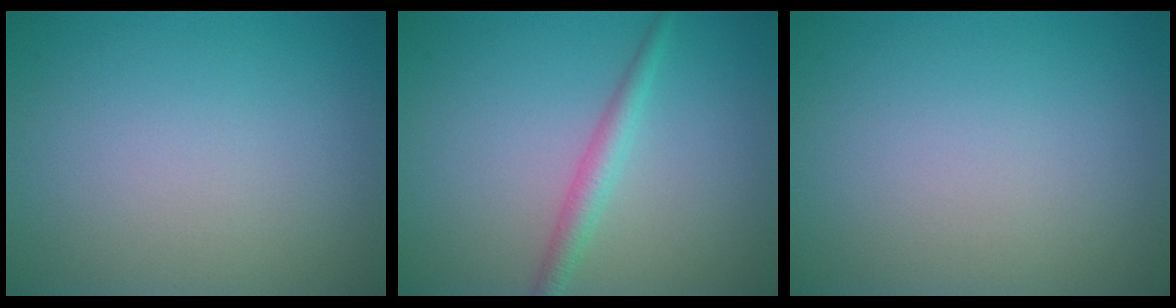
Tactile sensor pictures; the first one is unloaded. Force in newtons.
{"total": 2.1, "press": 2.1, "slide": 0.0}
{"total": 0.0}